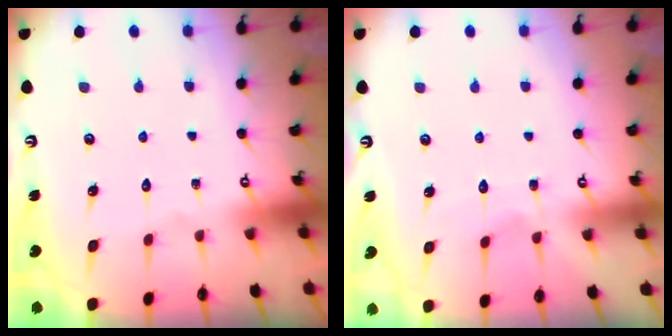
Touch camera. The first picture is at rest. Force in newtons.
{"total": 3.4, "press": 3.3, "slide": 0.4}